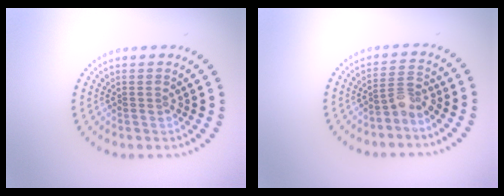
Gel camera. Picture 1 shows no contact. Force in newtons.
{"total": 2.1, "press": 1.6, "slide": 1.3}